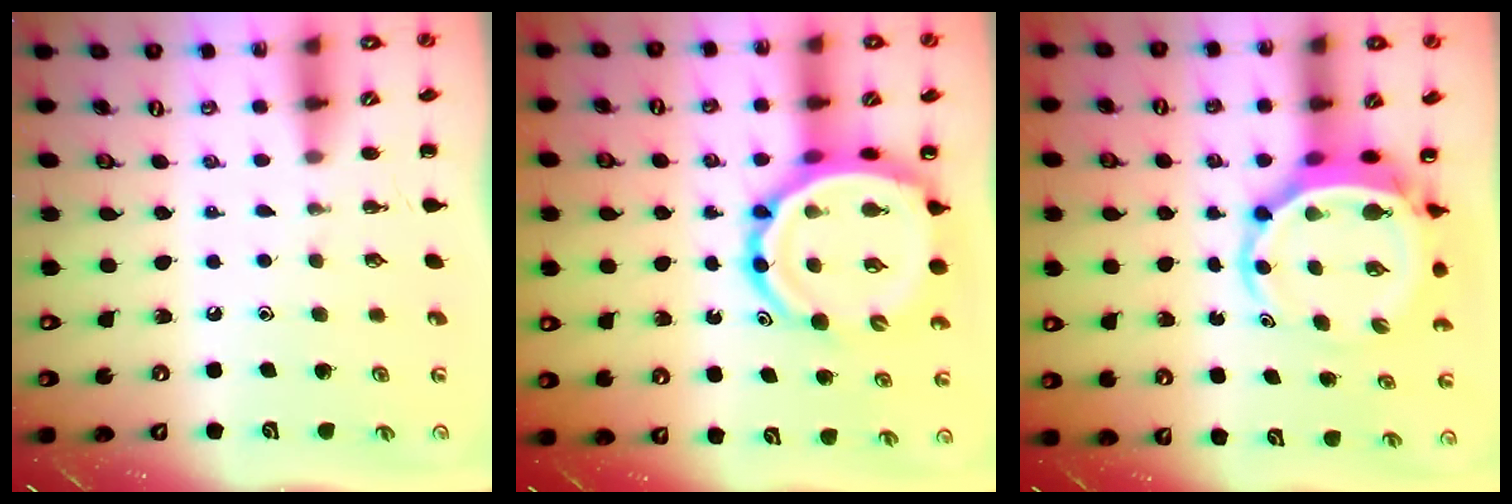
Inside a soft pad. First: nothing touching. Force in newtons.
{"total": 15.1, "press": 14.4, "slide": 4.3}
{"total": 5.7, "press": 5.5, "slide": 1.5}